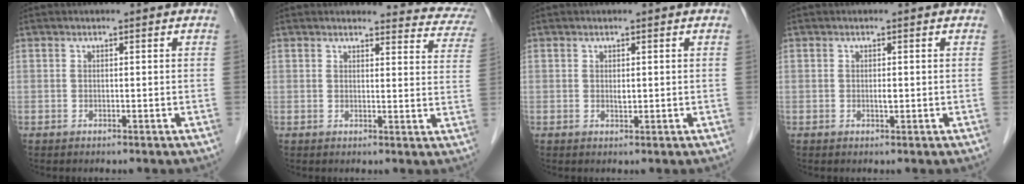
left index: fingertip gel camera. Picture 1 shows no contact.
{"total": 10.1, "force": [9.8, 2.3, 1.4], "torque": [0.020, -0.045, 0.071]}
{"total": 0.8, "force": [0.2, 0.4, 0.7], "torque": [-0.014, -0.003, 0.005]}
{"total": 0.7, "force": [0.0, 0.3, 0.7], "torque": [-0.013, -0.001, 0.000]}